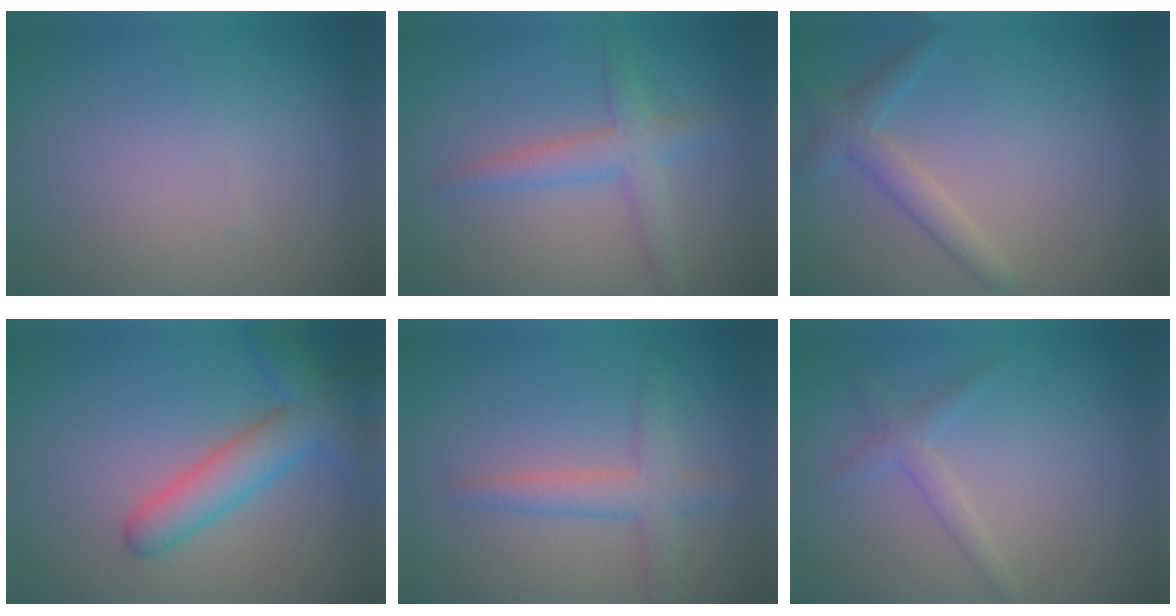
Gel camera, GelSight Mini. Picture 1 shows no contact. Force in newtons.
{"total": 3.0, "press": 3.0, "slide": 0.1}
{"total": 2.4, "press": 2.4, "slide": 0.2}
{"total": 4.9, "press": 4.9, "slide": 0.3}
{"total": 2.9, "press": 2.9, "slide": 0.2}
{"total": 1.6, "press": 1.6, "slide": 0.1}